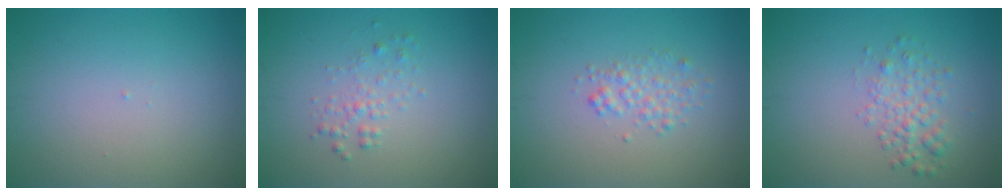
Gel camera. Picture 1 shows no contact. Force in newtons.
{"total": 1.3, "press": 1.3, "slide": 0.1}
{"total": 1.8, "press": 1.8, "slide": 0.0}
{"total": 2.4, "press": 2.4, "slide": 0.1}